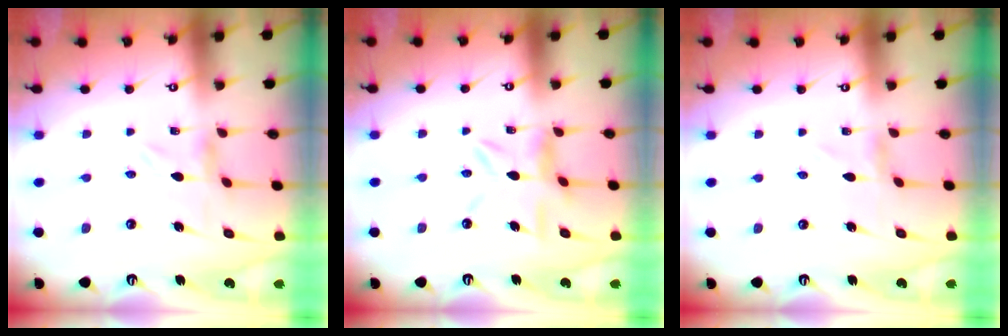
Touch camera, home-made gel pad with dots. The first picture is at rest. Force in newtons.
{"total": 9.1, "press": 9.0, "slide": 0.8}
{"total": 1.2, "press": 1.2, "slide": 0.1}